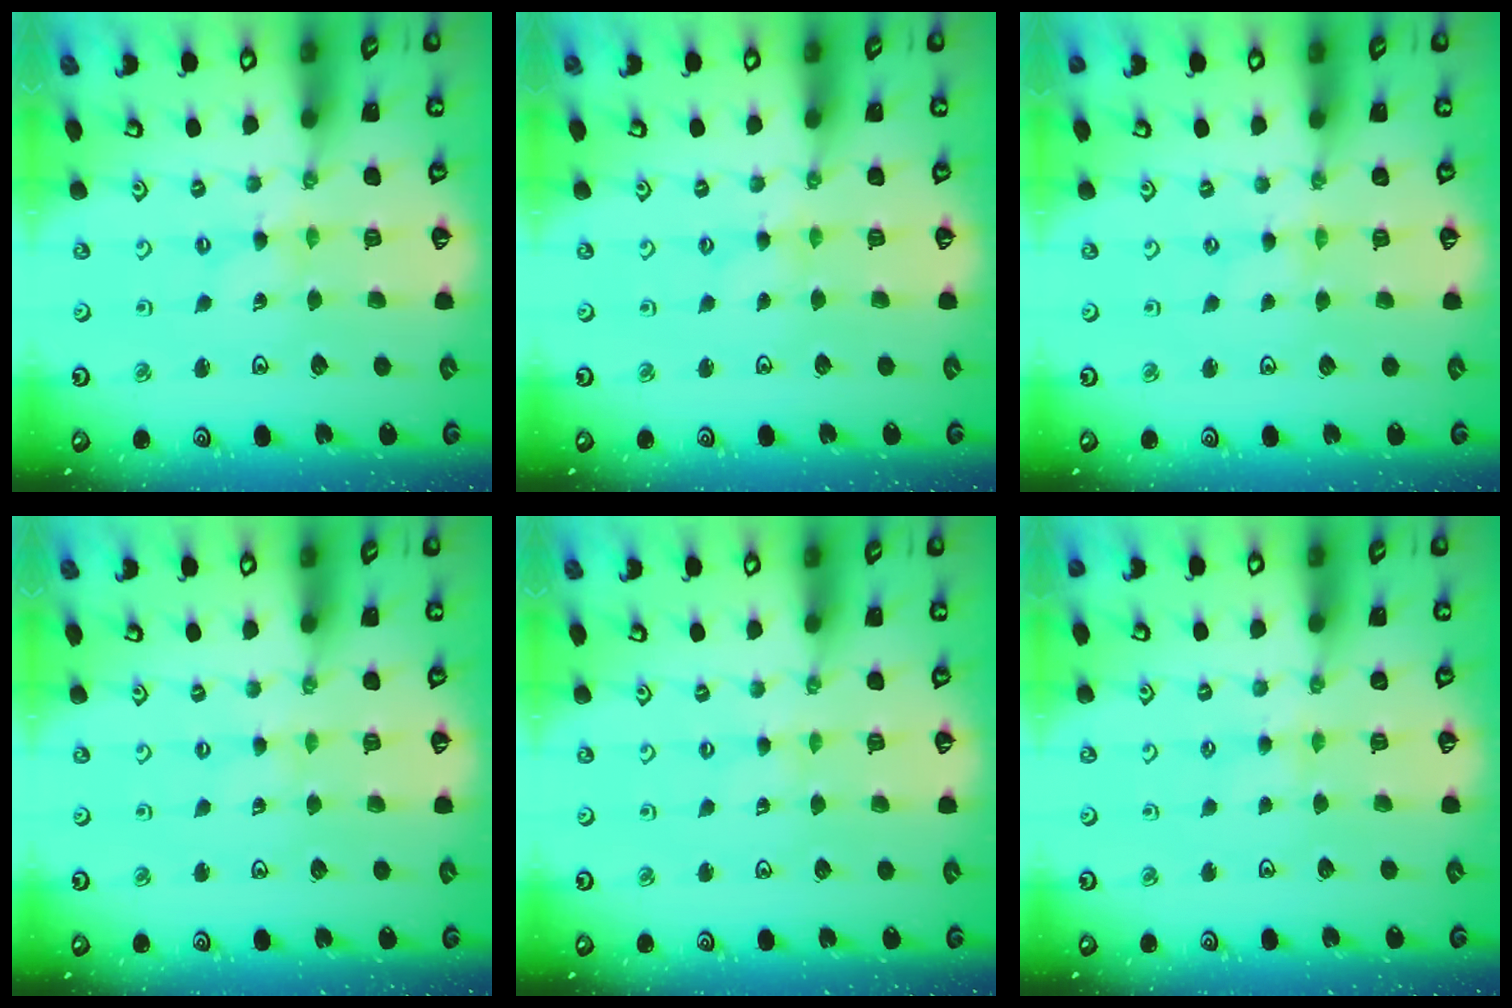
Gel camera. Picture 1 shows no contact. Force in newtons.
{"total": 0.9, "press": 0.9, "slide": 0.2}
{"total": 0.0}
{"total": 0.0}
{"total": 0.0}
{"total": 2.5, "press": 2.4, "slide": 0.5}